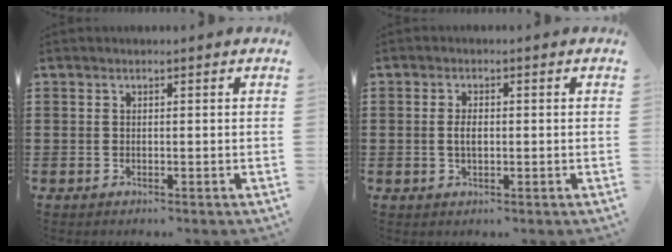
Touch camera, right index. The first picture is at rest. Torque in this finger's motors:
{"motor_torque": [2.13, 0.00, 0.05, 0.08]}